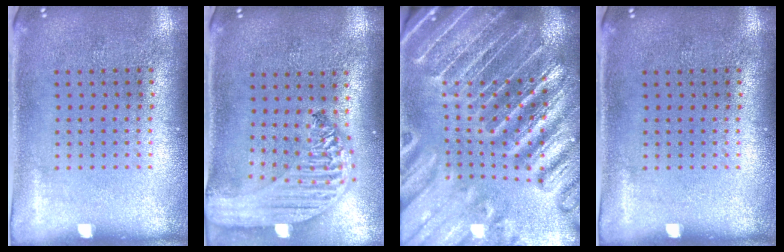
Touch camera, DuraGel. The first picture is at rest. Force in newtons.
{"total": 3.1, "press": 2.4, "slide": 1.9}
{"total": 5.0, "press": 4.5, "slide": 2.3}
{"total": 0.0}